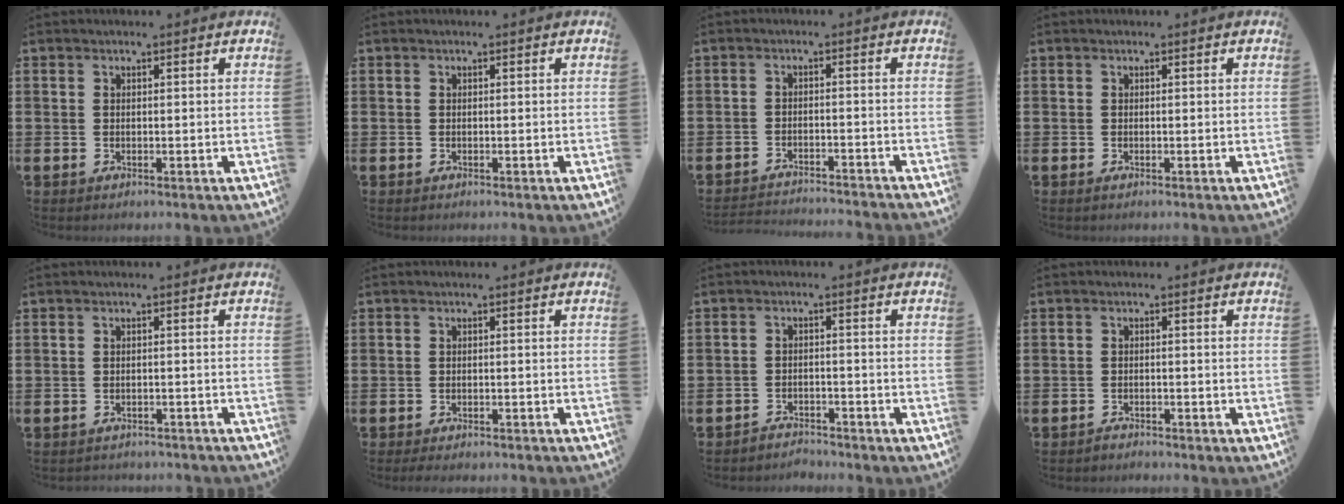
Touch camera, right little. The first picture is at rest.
{"total": 0.0}
{"total": 2.3, "force": [-2.3, -0.2, 0.0], "torque": [-0.003, 0.003, -0.050]}
{"total": 0.0}
{"total": 1.1, "force": [-1.1, 0.0, -0.1], "torque": [-0.003, 0.001, -0.023]}
{"total": 1.0, "force": [-1.0, 0.1, 0.3], "torque": [-0.008, -0.001, -0.019]}
{"total": 2.3, "force": [-2.3, 0.2, -0.4], "torque": [-0.002, 0.003, -0.050]}
{"total": 1.1, "force": [-1.1, 0.0, -0.2], "torque": [-0.001, 0.004, -0.024]}